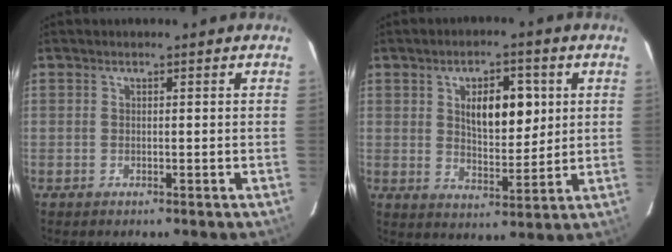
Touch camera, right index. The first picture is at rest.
{"total": 8.8, "force": [2.6, 3.8, 7.5], "torque": [-0.117, 0.005, 0.048]}